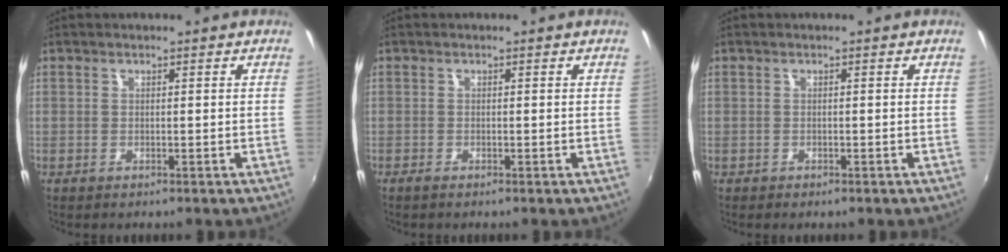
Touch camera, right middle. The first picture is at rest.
{"total": 0.9, "force": [-0.7, 0.1, 0.5], "torque": [-0.010, -0.005, -0.015]}
{"total": 0.5, "force": [-0.4, 0.4, 0.1], "torque": [-0.004, -0.002, -0.007]}